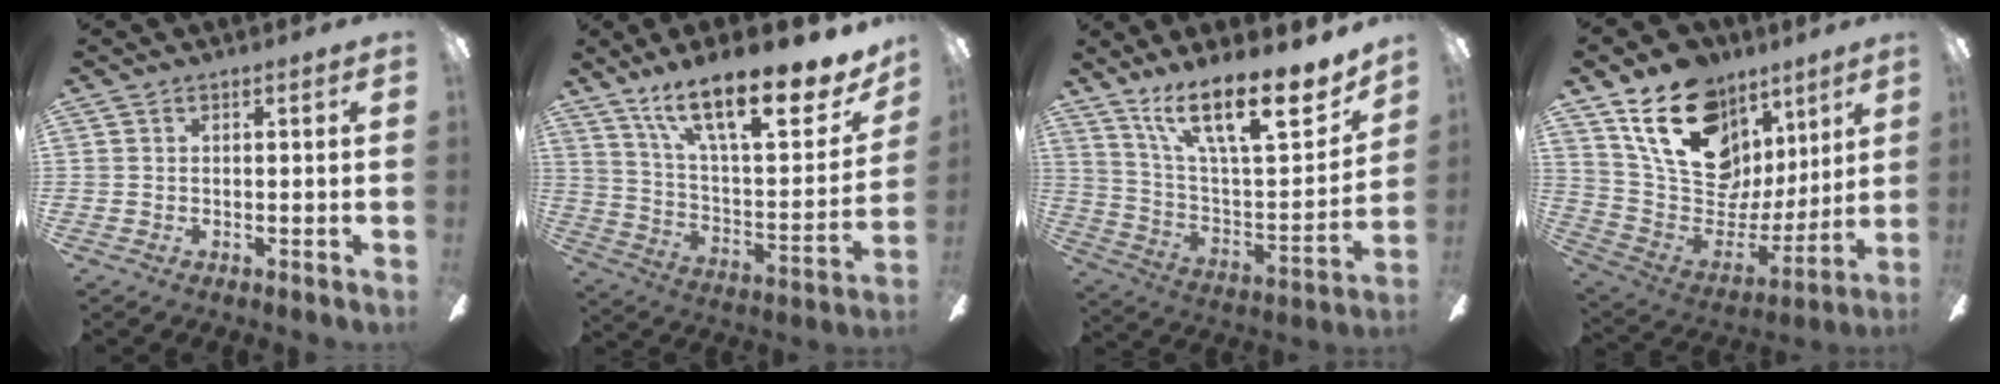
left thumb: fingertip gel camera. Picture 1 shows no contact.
{"total": 22.6, "force": [16.0, 6.7, 14.4], "torque": [-0.223, -0.103, 0.264]}
{"total": 21.4, "force": [14.8, 6.3, 14.1], "torque": [-0.224, -0.100, 0.246]}
{"total": 22.0, "force": [12.0, 14.2, 11.8], "torque": [-0.203, -0.061, 0.223]}